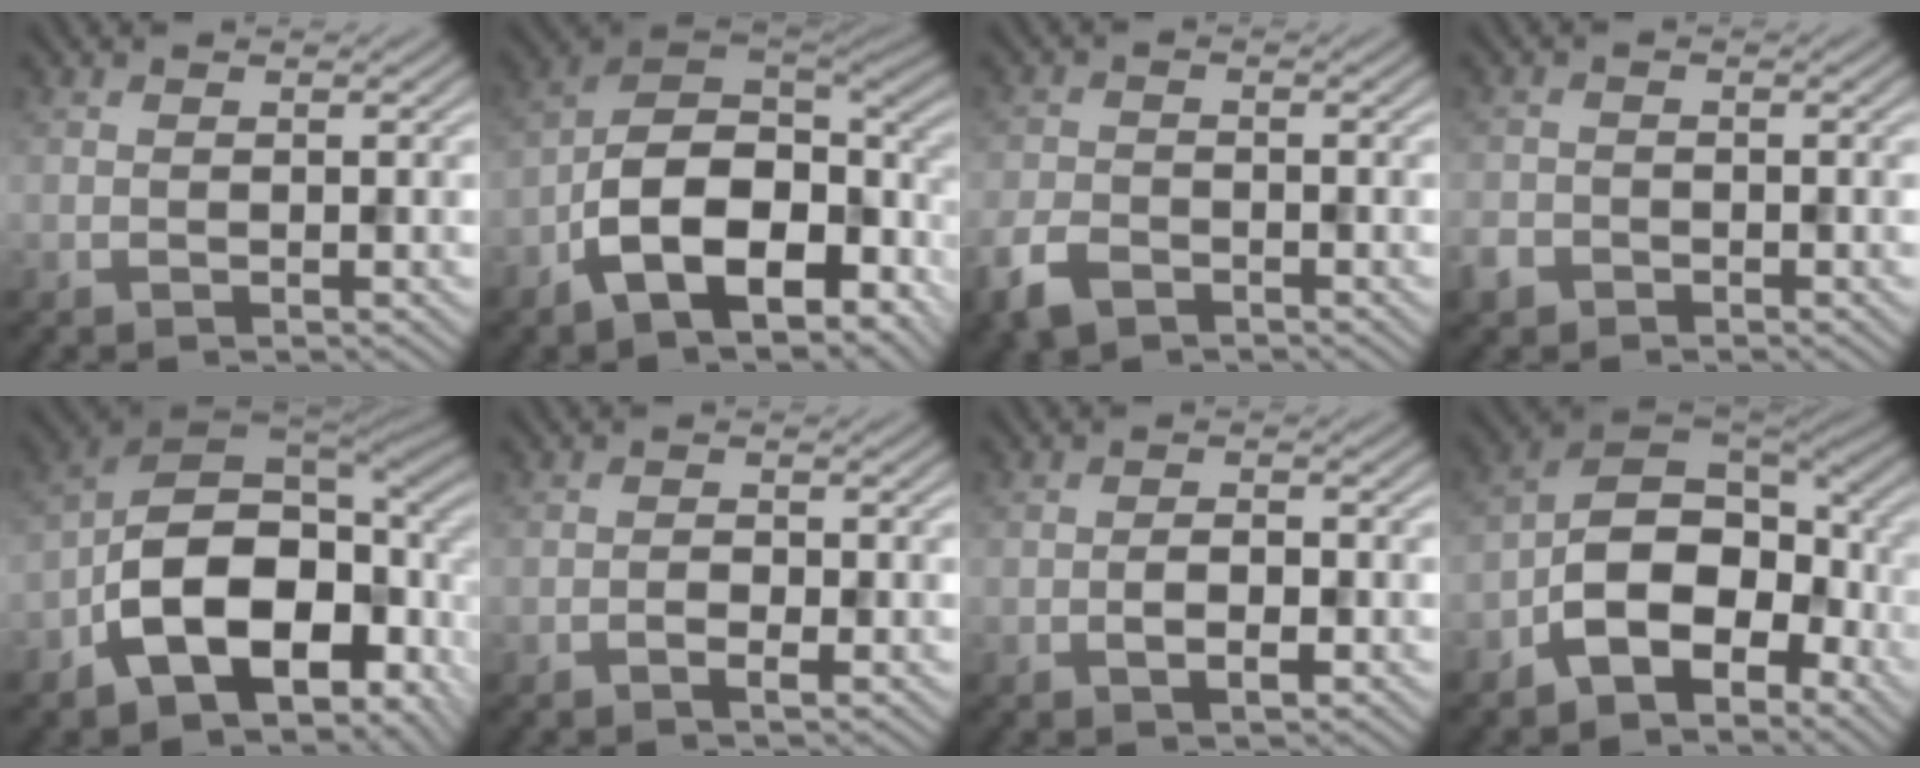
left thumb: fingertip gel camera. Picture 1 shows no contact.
{"total": 13.7, "force": [-6.1, 7.1, 10.0], "torque": [-0.187, -0.024, -0.122]}
{"total": 4.2, "force": [-2.9, 2.2, 2.1], "torque": [-0.050, -0.009, -0.066]}
{"total": 2.3, "force": [-1.6, 1.5, 0.6], "torque": [-0.018, -0.005, -0.042]}
{"total": 17.5, "force": [-5.6, 10.2, 13.0], "torque": [-0.230, -0.028, -0.089]}
{"total": 1.6, "force": [-0.8, 0.7, 1.2], "torque": [-0.018, 0.002, -0.016]}
{"total": 2.6, "force": [-1.0, 1.2, 2.1], "torque": [-0.036, 0.002, -0.020]}
{"total": 10.0, "force": [-4.1, 5.9, 7.0], "torque": [-0.122, 0.002, -0.088]}